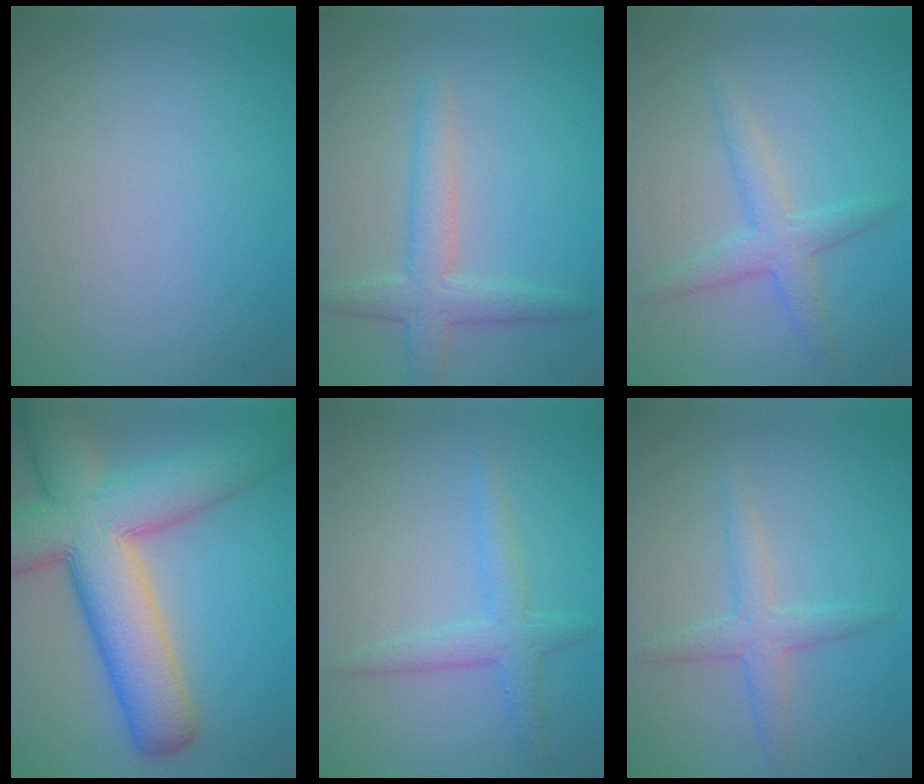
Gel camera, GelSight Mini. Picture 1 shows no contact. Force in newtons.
{"total": 3.4, "press": 3.4, "slide": 0.1}
{"total": 3.0, "press": 3.0, "slide": 0.2}
{"total": 12.9, "press": 12.9, "slide": 0.6}
{"total": 2.5, "press": 2.5, "slide": 0.1}
{"total": 2.5, "press": 2.5, "slide": 0.1}